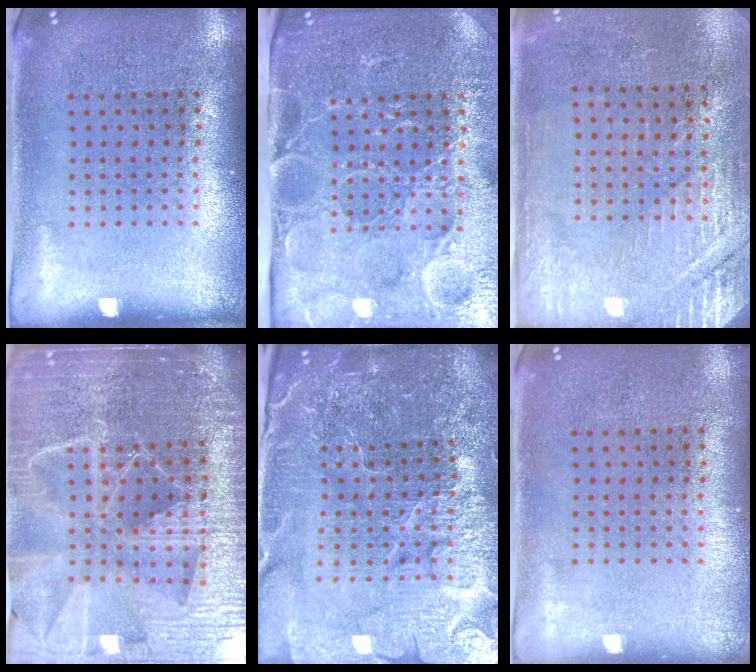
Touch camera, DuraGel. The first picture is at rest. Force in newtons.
{"total": 4.8, "press": 4.1, "slide": 2.4}
{"total": 2.9, "press": 2.8, "slide": 0.7}
{"total": 6.4, "press": 5.6, "slide": 3.3}
{"total": 6.2, "press": 5.5, "slide": 2.9}
{"total": 0.0}